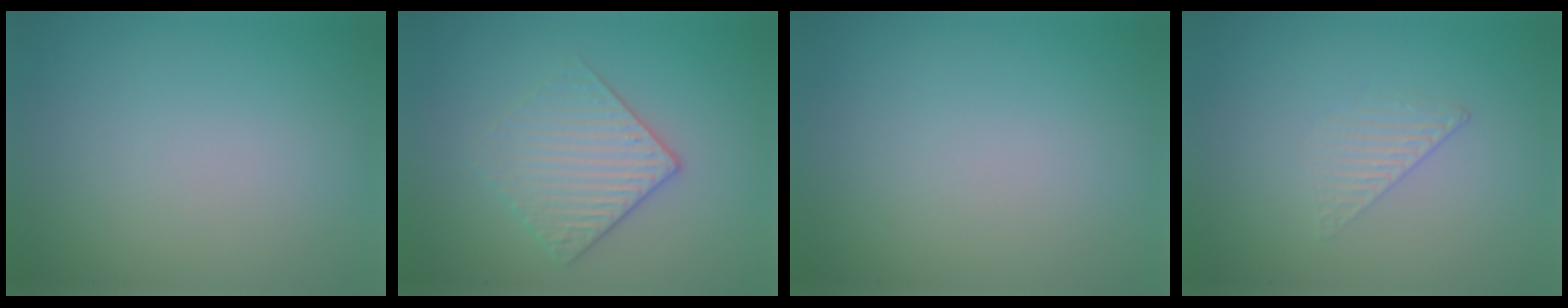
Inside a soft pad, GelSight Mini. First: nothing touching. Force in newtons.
{"total": 3.2, "press": 2.9, "slide": 1.4}
{"total": 0.0}
{"total": 1.4, "press": 0.3, "slide": 1.4}